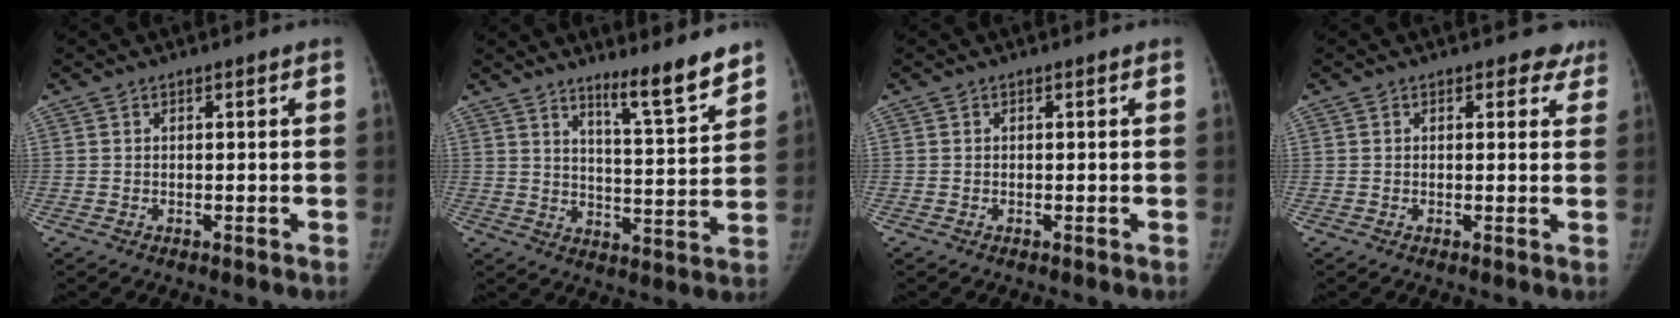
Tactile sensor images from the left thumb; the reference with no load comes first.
{"total": 9.6, "force": [7.7, 0.7, 5.7], "torque": [-0.074, -0.068, 0.123]}
{"total": 0.0}
{"total": 3.4, "force": [2.6, 2.1, 0.7], "torque": [0.026, -0.012, 0.014]}